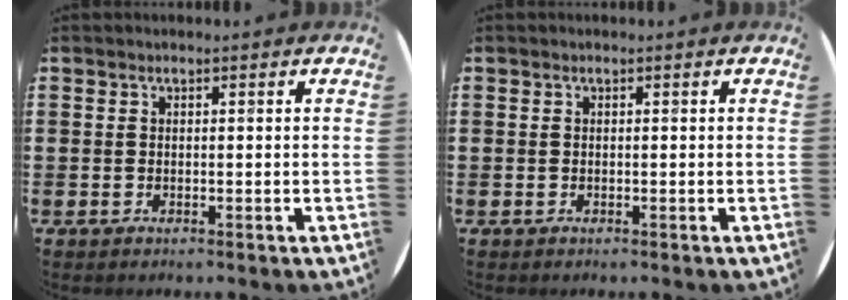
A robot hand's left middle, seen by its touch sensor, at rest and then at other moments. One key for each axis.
{"total": 0.0}